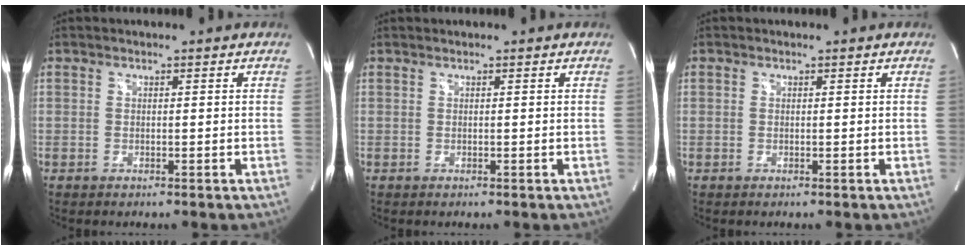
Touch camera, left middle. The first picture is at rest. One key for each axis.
{"total": 0.0}
{"total": 1.7, "fx": -0.7, "fy": -1.0, "fz": -1.2, "tx": 0.017, "ty": -0.010, "tz": -0.012}